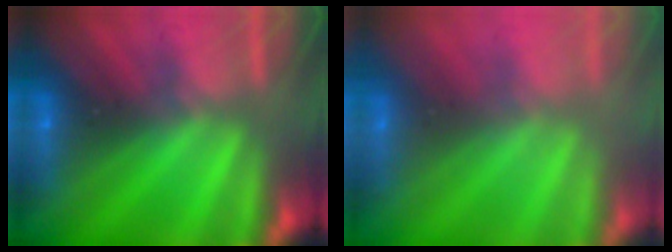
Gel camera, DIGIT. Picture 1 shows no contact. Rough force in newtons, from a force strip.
{"total": 2.7}